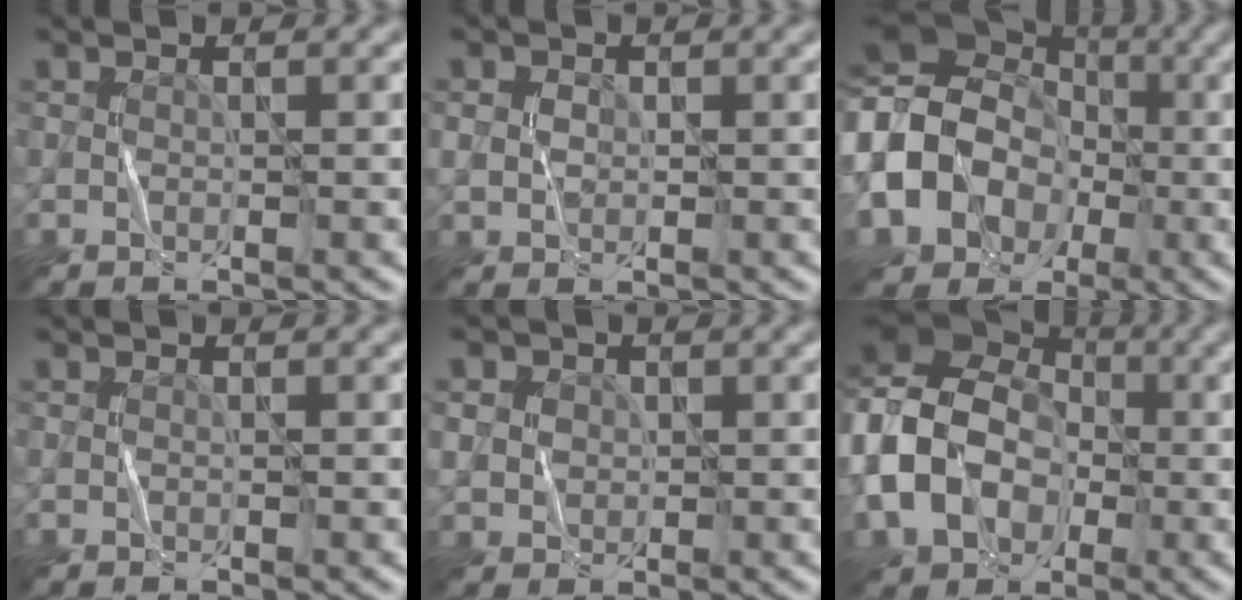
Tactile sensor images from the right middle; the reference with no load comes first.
{"total": 2.8, "force": [0.9, 2.2, 1.4], "torque": [-0.029, 0.018, 0.000]}
{"total": 12.4, "force": [-2.3, 10.6, 6.0], "torque": [-0.130, -0.013, -0.071]}
{"total": 0.0}
{"total": 4.0, "force": [1.6, 3.3, 1.7], "torque": [-0.050, 0.019, 0.021]}
{"total": 11.6, "force": [-2.0, 9.0, 7.0], "torque": [-0.153, -0.007, -0.055]}